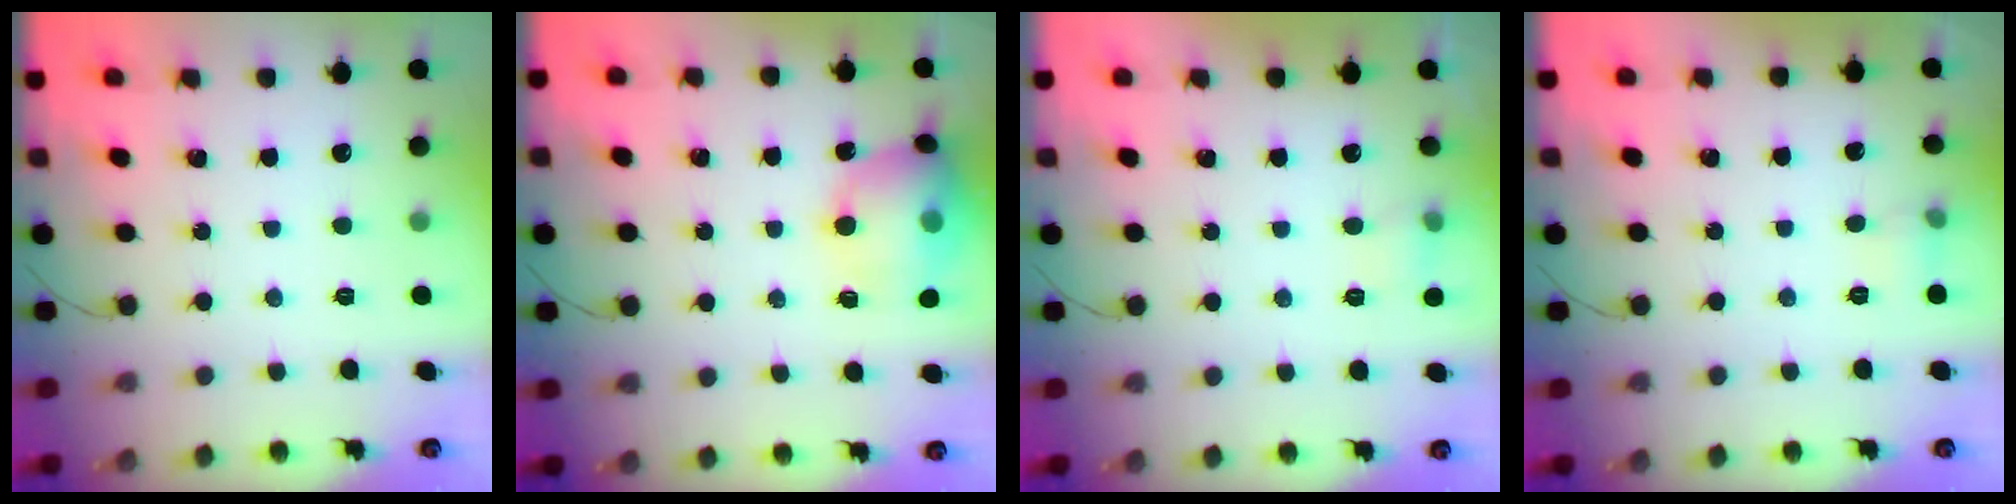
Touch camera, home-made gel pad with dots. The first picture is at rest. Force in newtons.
{"total": 13.8, "press": 13.6, "slide": 2.1}
{"total": 5.3, "press": 5.1, "slide": 1.4}
{"total": 4.3, "press": 3.9, "slide": 1.7}